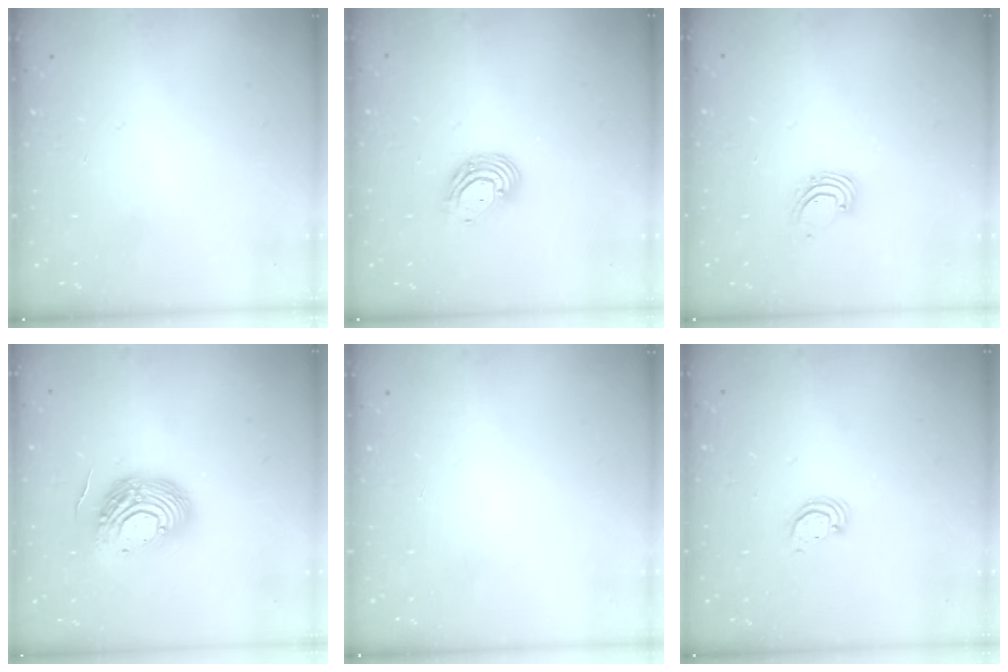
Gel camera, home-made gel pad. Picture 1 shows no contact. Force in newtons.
{"total": 10.7, "press": 10.5, "slide": 2.2}
{"total": 2.6, "press": 2.6, "slide": 0.2}
{"total": 14.4, "press": 14.3, "slide": 1.4}
{"total": 0.0}
{"total": 2.8, "press": 2.8, "slide": 0.2}